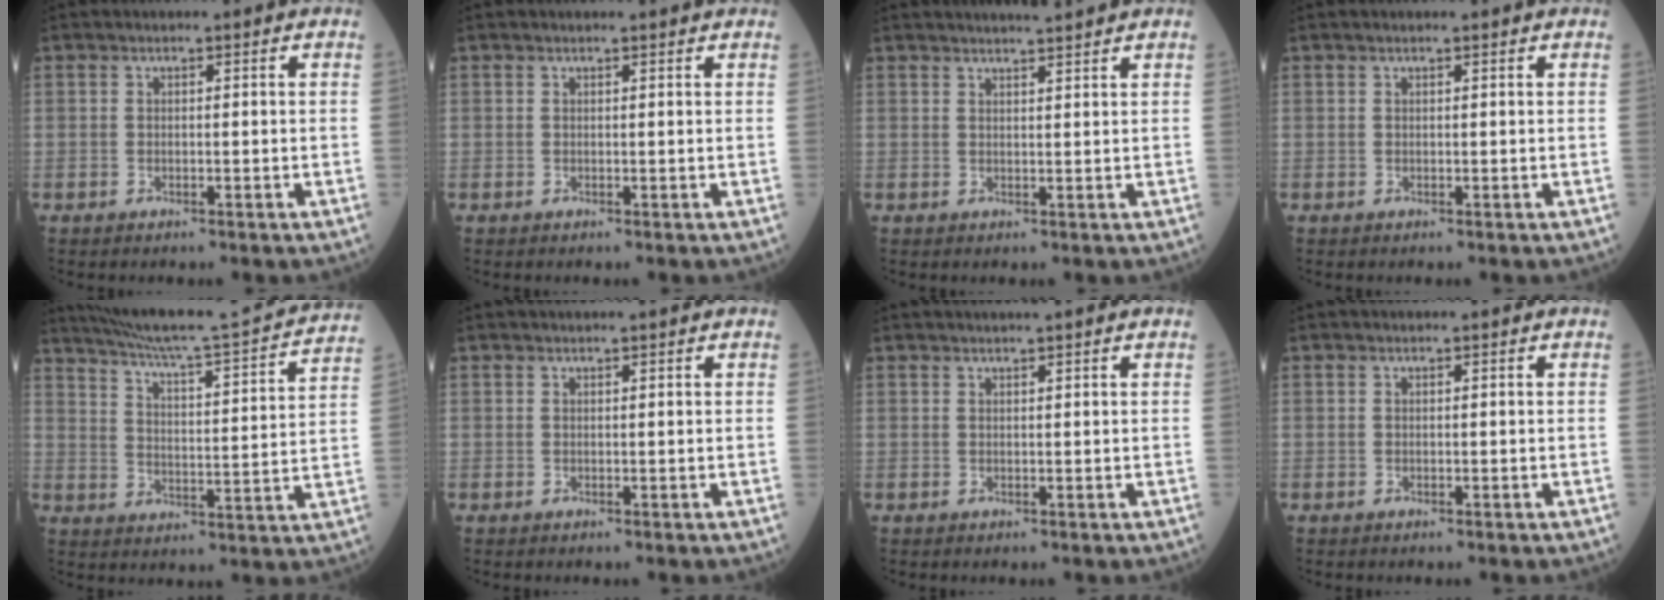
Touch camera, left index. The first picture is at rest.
{"total": 0.5, "force": [0.0, -0.3, -0.4], "torque": [0.003, -0.001, -0.007]}
{"total": 4.4, "force": [4.0, -0.4, 1.6], "torque": [-0.022, 0.016, 0.056]}
{"total": 0.6, "force": [-0.6, -0.1, -0.1], "torque": [0.003, 0.011, -0.006]}
{"total": 22.6, "force": [20.8, -0.4, 8.8], "torque": [-0.145, -0.033, 0.279]}
{"total": 1.7, "force": [1.6, -0.1, 0.7], "torque": [-0.005, 0.015, 0.024]}
{"total": 2.2, "force": [1.9, -0.2, 1.2], "torque": [-0.011, 0.018, 0.031]}
{"total": 0.0}